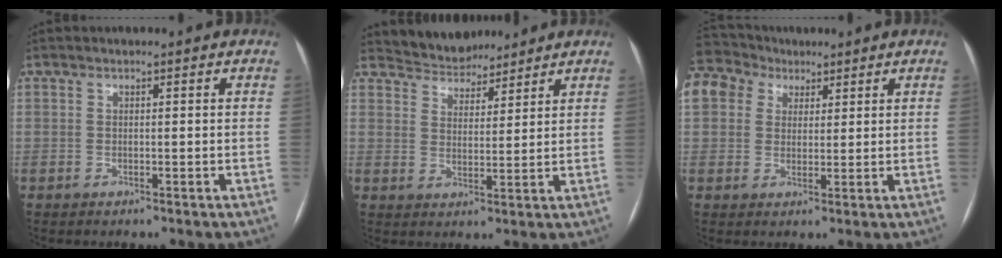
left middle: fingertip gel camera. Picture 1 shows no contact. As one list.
[{"total": 6.6, "force": [6.2, 2.1, 0.4], "torque": [-0.011, 0.014, 0.106]}, {"total": 14.8, "force": [8.4, 10.7, 5.8], "torque": [-0.178, 0.074, 0.162]}]